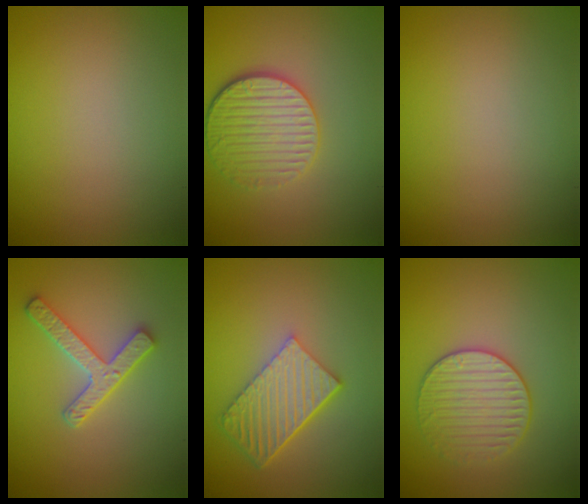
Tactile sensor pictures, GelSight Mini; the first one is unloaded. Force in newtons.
{"total": 4.3, "press": 3.6, "slide": 2.3}
{"total": 0.0}
{"total": 3.1, "press": 2.9, "slide": 1.1}
{"total": 5.8, "press": 4.0, "slide": 4.2}
{"total": 3.1, "press": 3.1, "slide": 0.1}